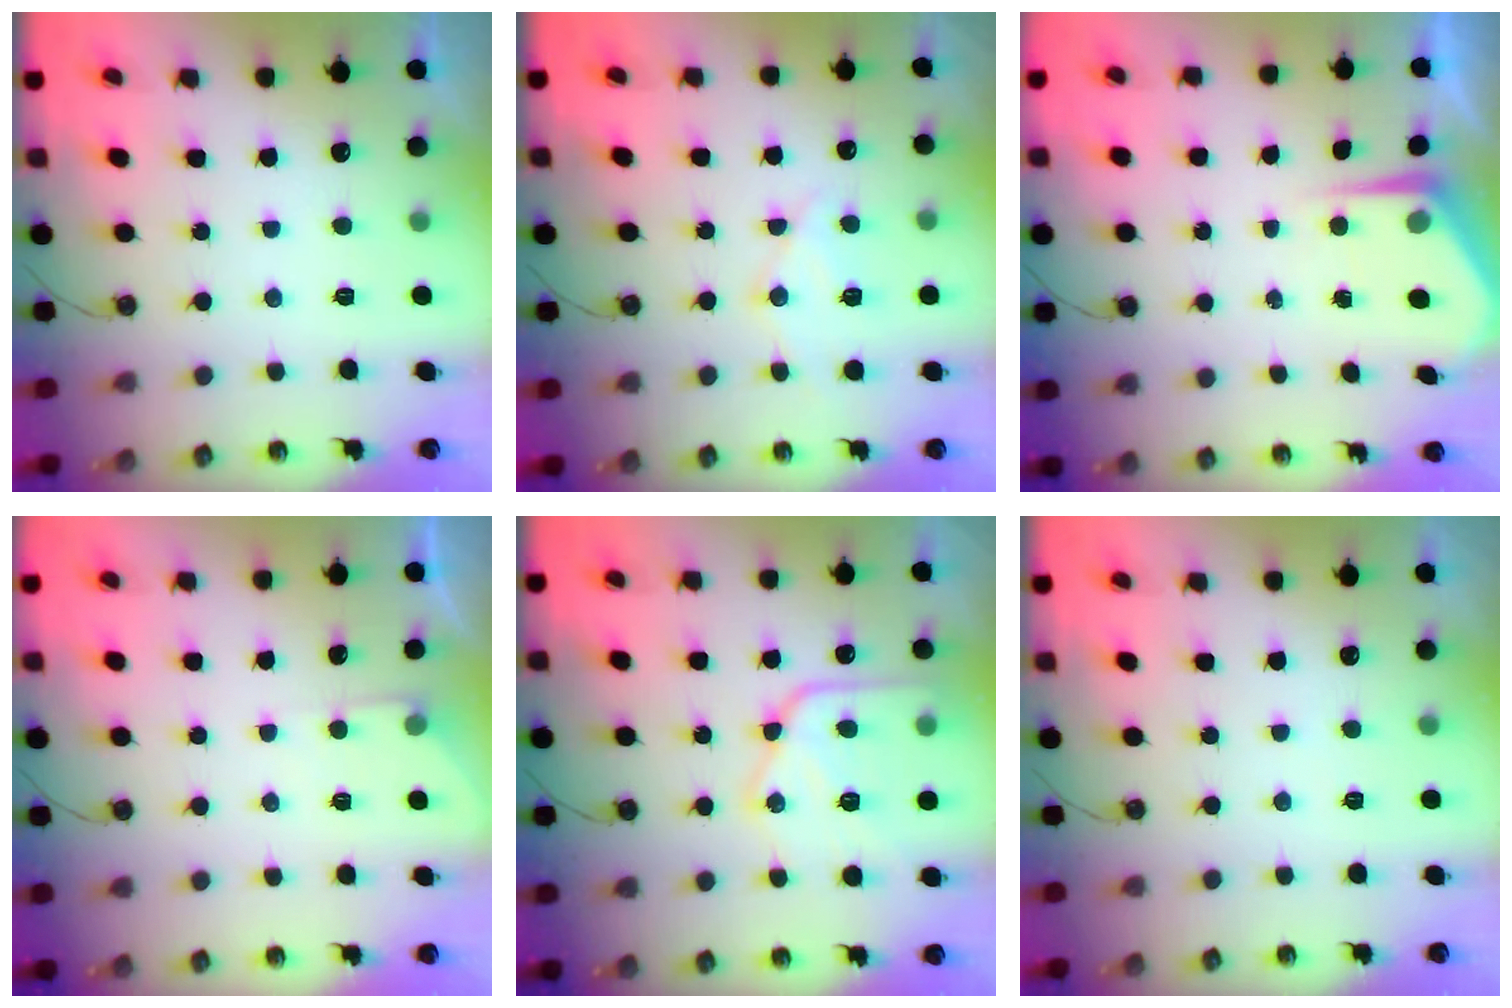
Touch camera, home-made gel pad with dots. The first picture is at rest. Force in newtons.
{"total": 9.9, "press": 9.9, "slide": 0.4}
{"total": 5.8, "press": 5.8, "slide": 0.2}
{"total": 3.1, "press": 3.1, "slide": 0.5}
{"total": 16.4, "press": 16.3, "slide": 1.6}
{"total": 2.4, "press": 2.4, "slide": 0.4}